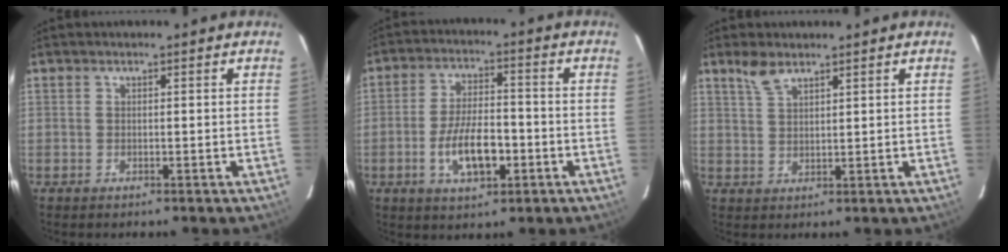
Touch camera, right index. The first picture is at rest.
{"total": 9.8, "force": [-3.3, 4.2, 8.2], "torque": [-0.163, 0.000, -0.052]}
{"total": 3.8, "force": [2.9, 1.3, 2.0], "torque": [-0.040, 0.005, 0.061]}